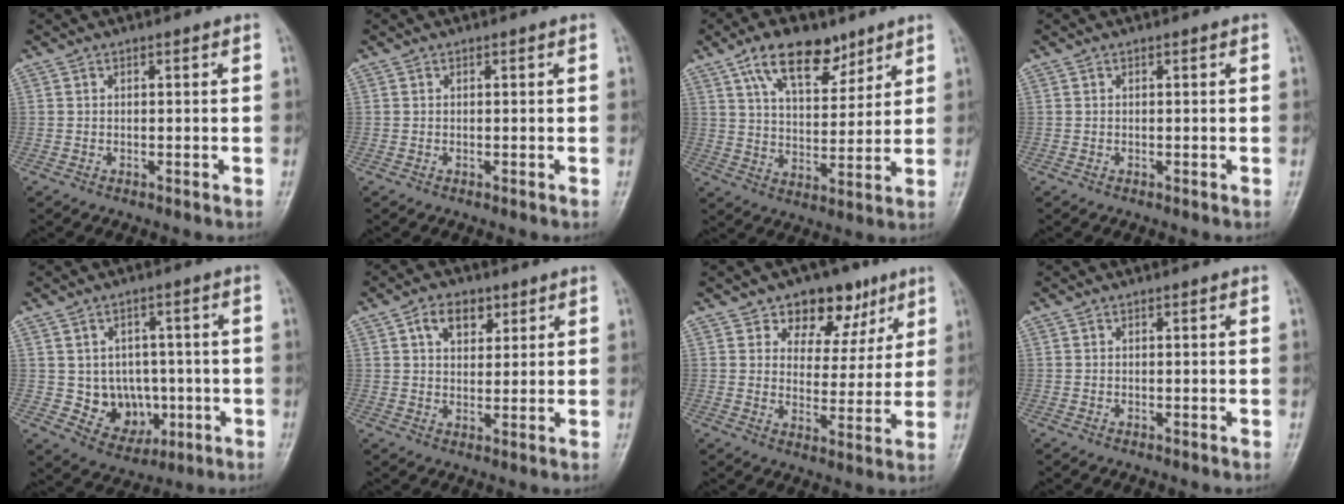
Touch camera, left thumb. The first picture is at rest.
{"total": 0.0}
{"total": 12.3, "force": [7.7, 6.1, 7.4], "torque": [-0.092, -0.038, 0.137]}
{"total": 0.0}
{"total": 8.9, "force": [-1.2, 7.5, 4.8], "torque": [-0.021, 0.005, 0.000]}
{"total": 6.1, "force": [2.9, 4.0, 3.6], "torque": [-0.035, -0.011, 0.046]}
{"total": 10.8, "force": [6.4, 7.3, 4.7], "torque": [-0.018, -0.023, 0.094]}
{"total": 0.0}